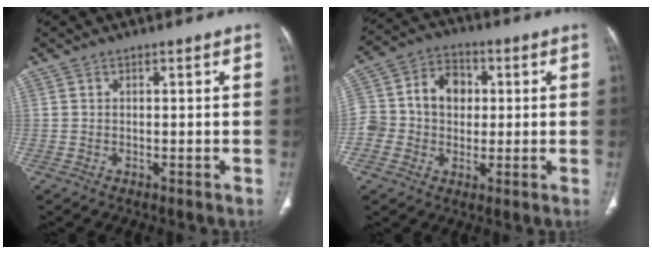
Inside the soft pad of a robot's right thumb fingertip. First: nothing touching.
{"total": 12.2, "force": [0.7, 10.2, 6.6], "torque": [-0.088, 0.031, 0.005]}